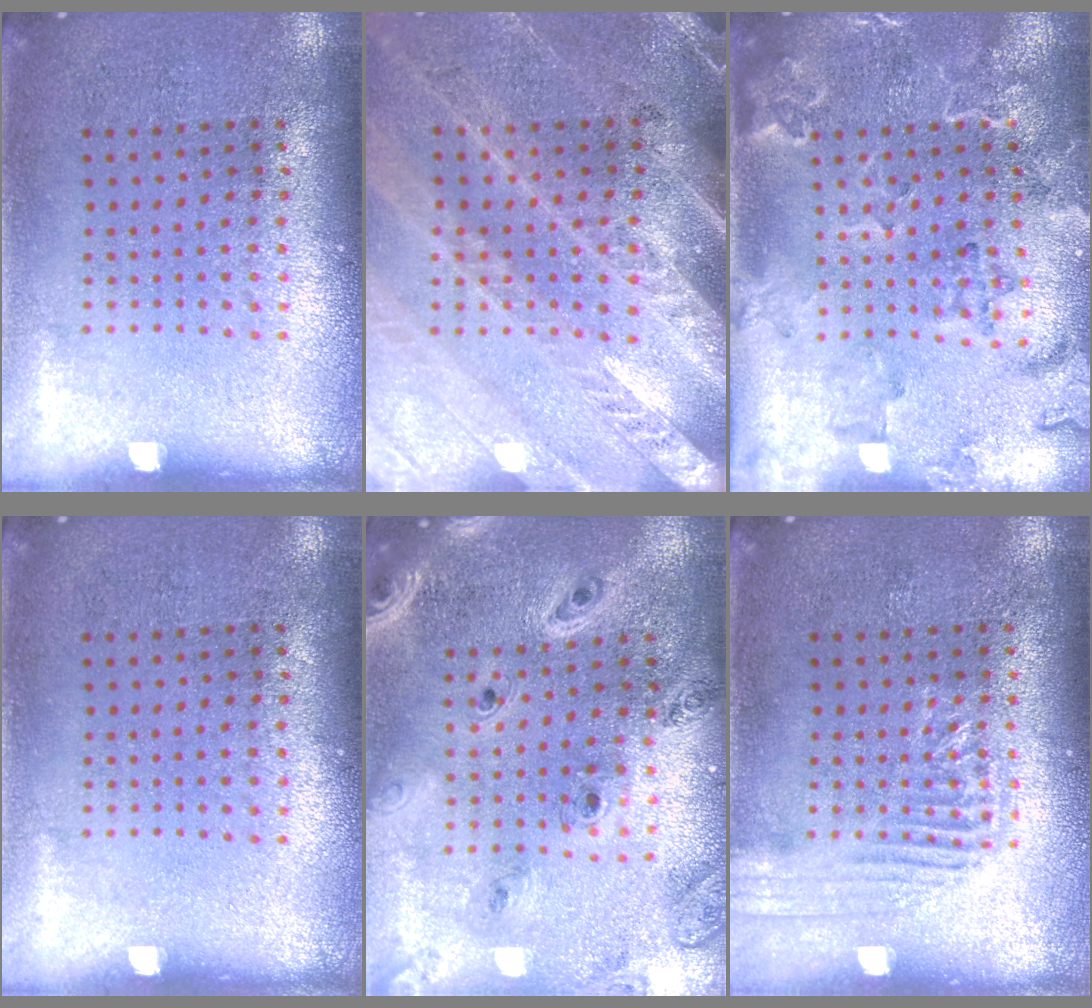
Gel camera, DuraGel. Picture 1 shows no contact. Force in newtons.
{"total": 2.9, "press": 2.6, "slide": 1.1}
{"total": 2.2, "press": 2.2, "slide": 0.6}
{"total": 0.0}
{"total": 1.8, "press": 1.7, "slide": 0.4}
{"total": 1.7, "press": 1.6, "slide": 0.2}